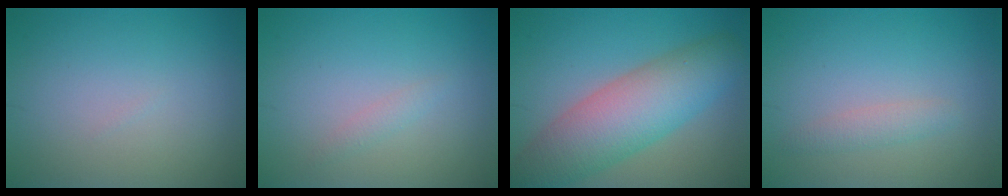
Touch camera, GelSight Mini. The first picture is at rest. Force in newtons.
{"total": 0.9, "press": 0.9, "slide": 0.1}
{"total": 8.3, "press": 8.3, "slide": 0.2}
{"total": 1.4, "press": 1.4, "slide": 0.1}